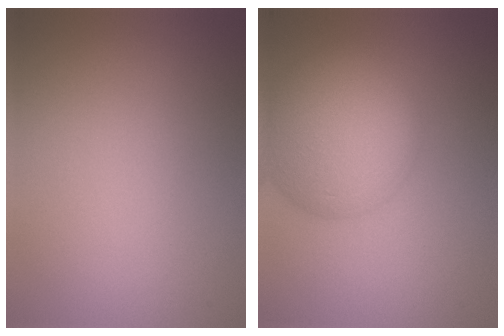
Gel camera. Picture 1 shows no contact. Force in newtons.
{"total": 9.0, "press": 9.0, "slide": 0.5}